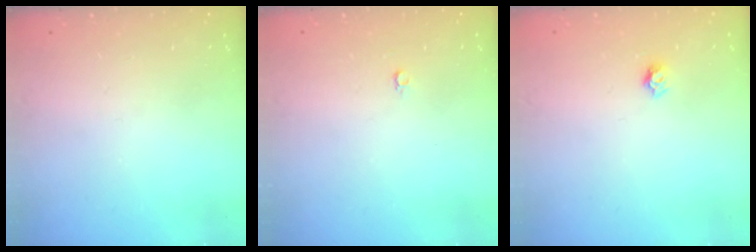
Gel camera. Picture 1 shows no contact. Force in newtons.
{"total": 2.2, "press": 2.2, "slide": 0.2}
{"total": 3.7, "press": 3.6, "slide": 0.2}